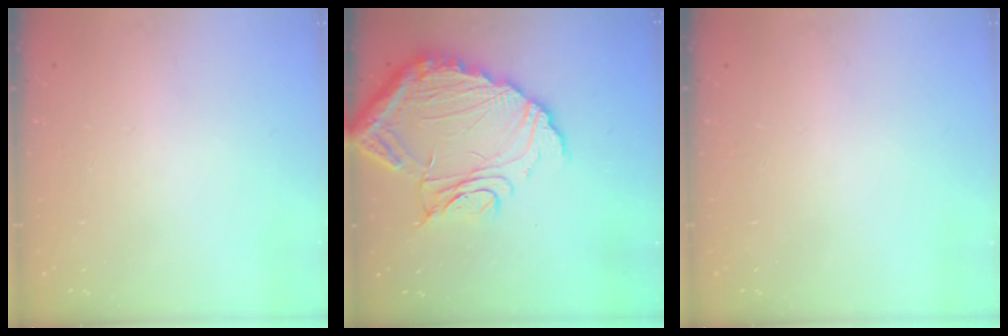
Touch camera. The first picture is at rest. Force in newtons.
{"total": 17.8, "press": 17.7, "slide": 2.2}
{"total": 0.0}